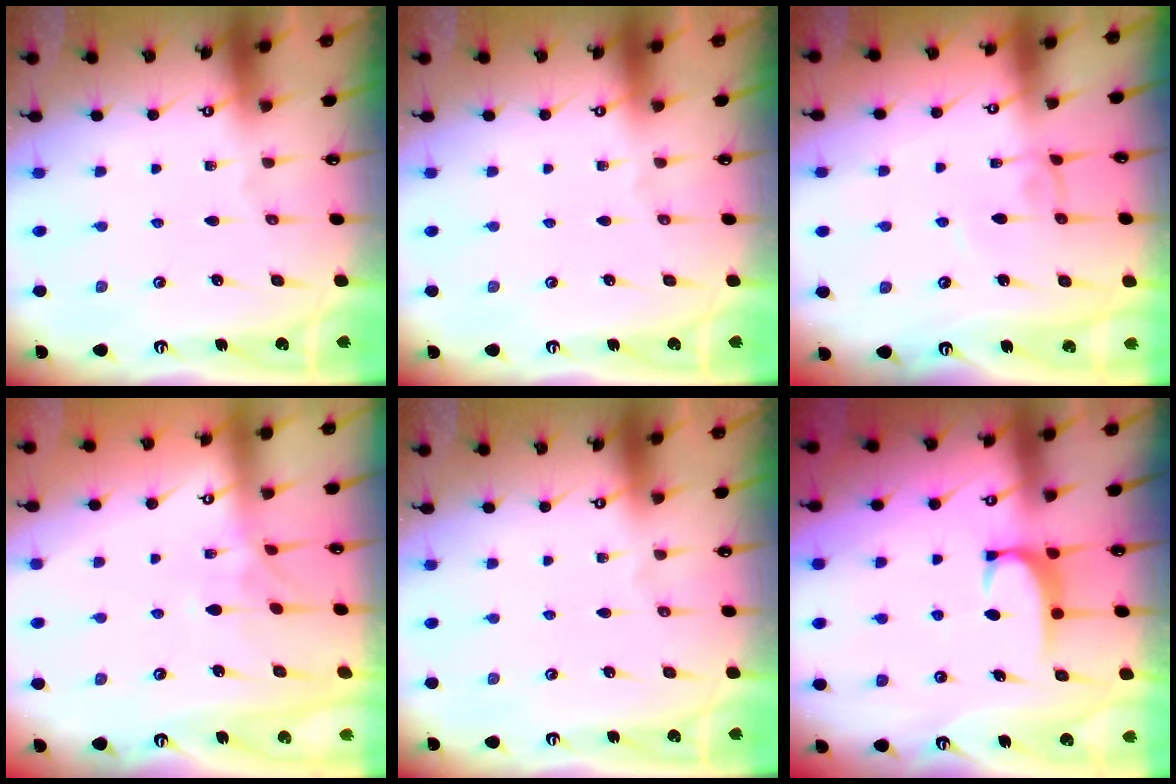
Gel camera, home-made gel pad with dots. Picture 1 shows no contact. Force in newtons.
{"total": 0.0}
{"total": 2.6, "press": 2.6, "slide": 0.1}
{"total": 2.8, "press": 2.6, "slide": 0.9}
{"total": 0.0}
{"total": 1.6, "press": 1.5, "slide": 0.5}